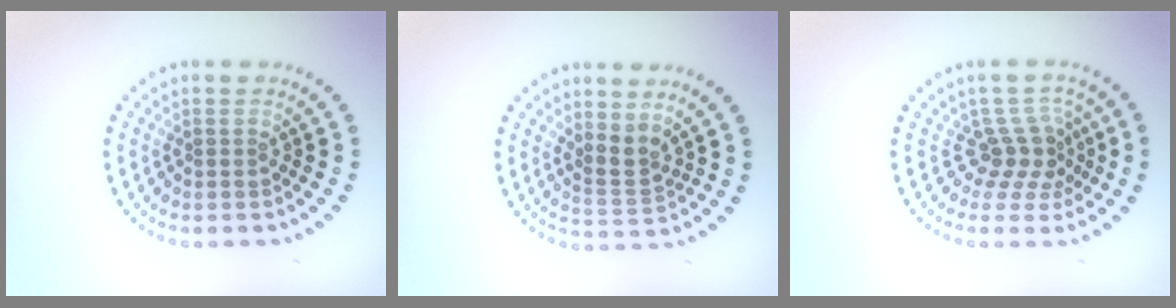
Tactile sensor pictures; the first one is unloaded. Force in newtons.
{"total": 2.2, "press": 1.5, "slide": 1.6}
{"total": 3.0, "press": 2.0, "slide": 2.2}